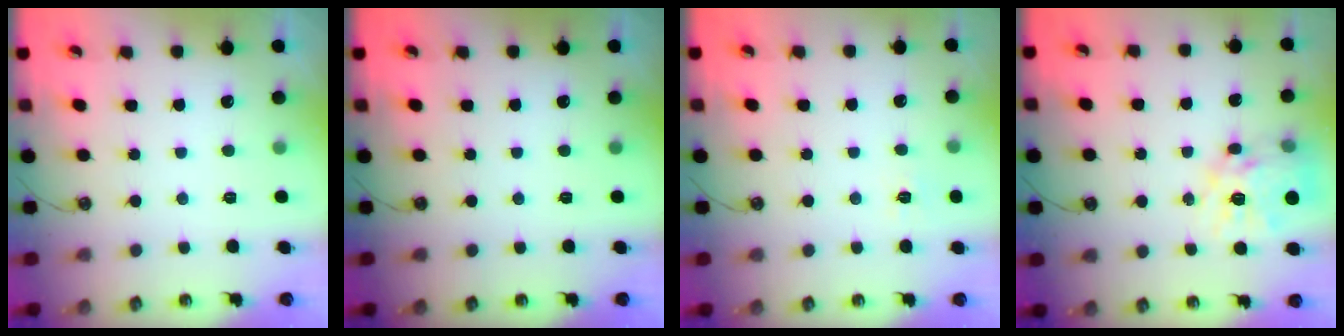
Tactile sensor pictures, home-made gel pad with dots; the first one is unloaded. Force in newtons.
{"total": 0.0}
{"total": 4.8, "press": 4.8, "slide": 0.6}
{"total": 14.7, "press": 14.6, "slide": 1.5}